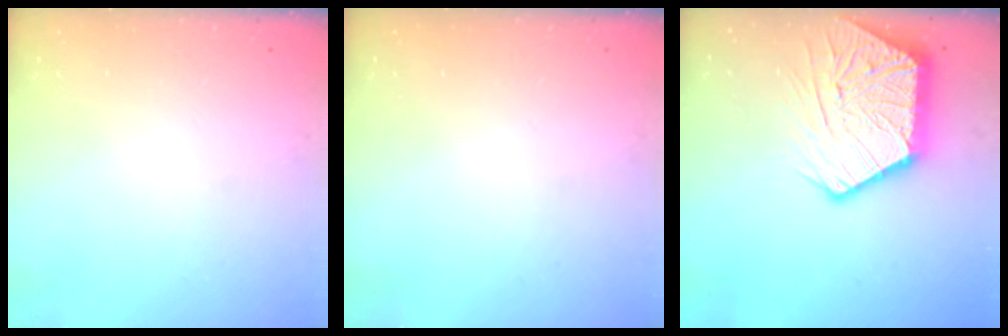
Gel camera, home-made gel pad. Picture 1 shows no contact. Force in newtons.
{"total": 0.0}
{"total": 17.9, "press": 17.9, "slide": 1.5}